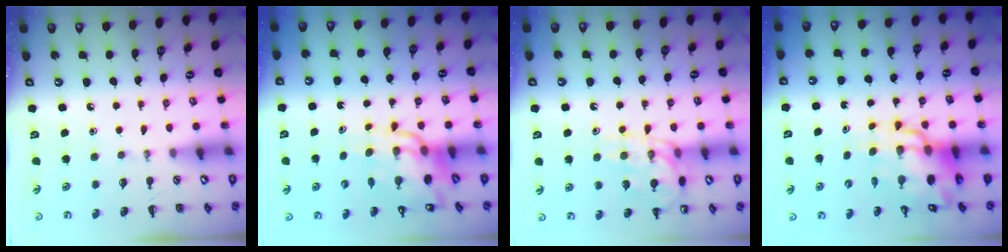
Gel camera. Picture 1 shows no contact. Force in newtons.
{"total": 13.7, "press": 13.1, "slide": 4.1}
{"total": 14.0, "press": 13.9, "slide": 1.6}
{"total": 13.2, "press": 12.7, "slide": 3.7}